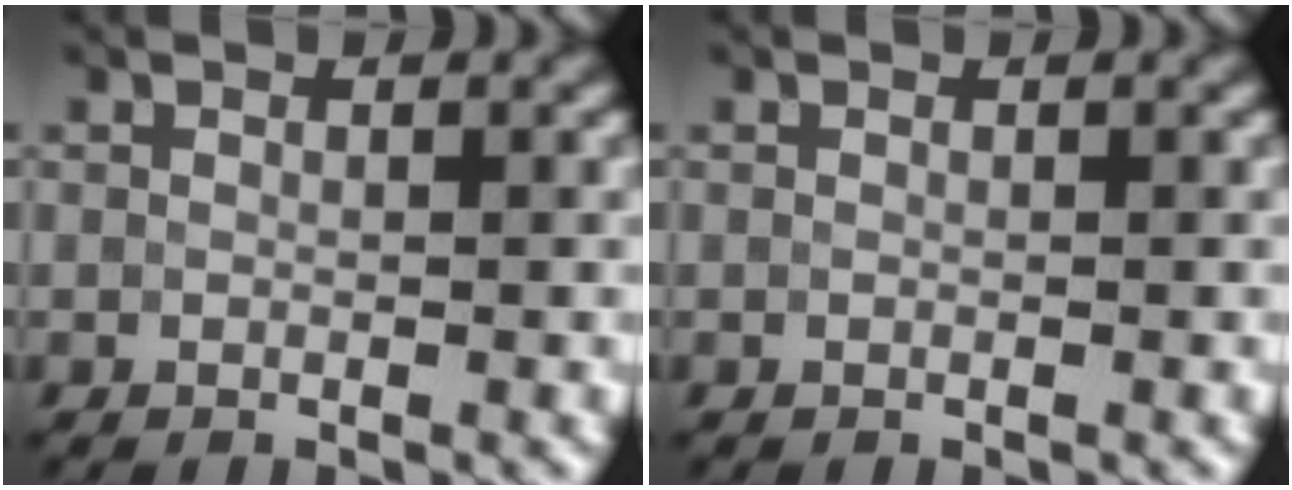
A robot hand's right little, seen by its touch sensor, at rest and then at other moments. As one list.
[{"total": 0.0}]